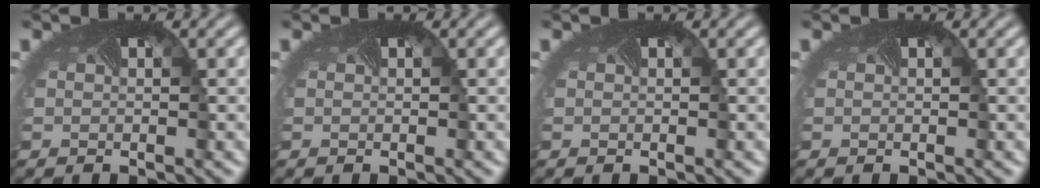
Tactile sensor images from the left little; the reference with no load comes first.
{"total": 0.0}
{"total": 0.0}
{"total": 0.0}